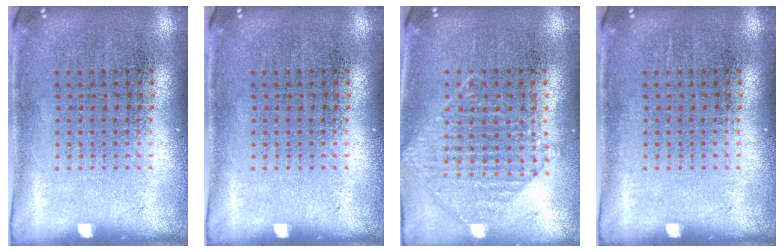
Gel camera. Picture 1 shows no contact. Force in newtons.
{"total": 0.0}
{"total": 0.9, "press": 0.9, "slide": 0.2}
{"total": 0.0}